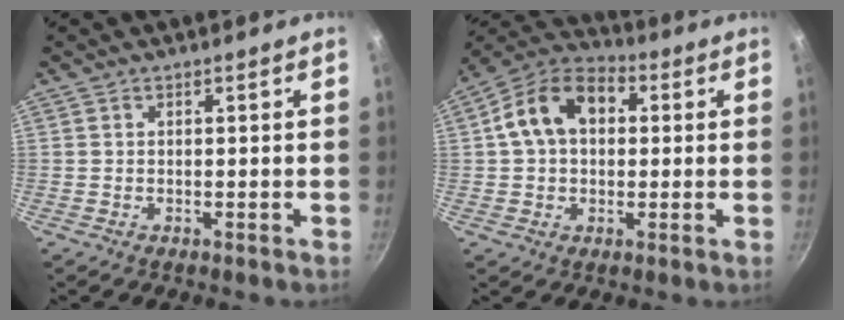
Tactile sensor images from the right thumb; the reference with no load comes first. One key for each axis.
{"total": 13.1, "fx": 2.3, "fy": 9.4, "fz": 8.8, "tx": -0.124, "ty": 0.031, "tz": 0.019}